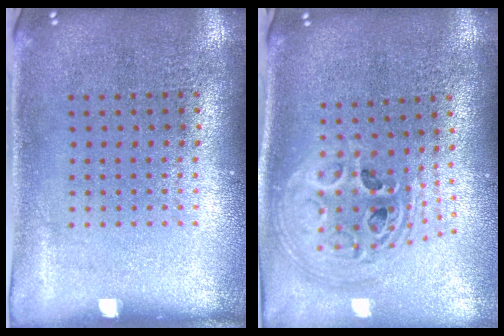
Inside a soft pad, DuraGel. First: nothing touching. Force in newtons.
{"total": 2.5, "press": 1.9, "slide": 1.6}